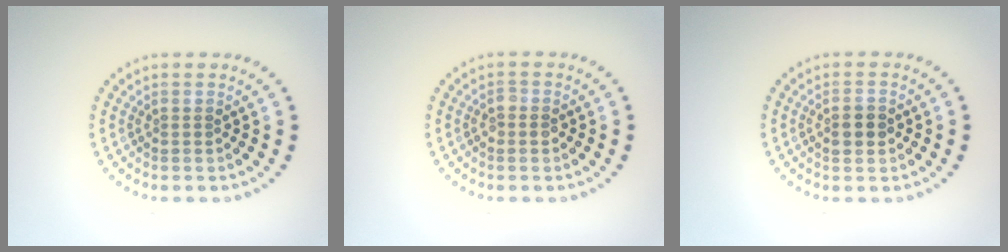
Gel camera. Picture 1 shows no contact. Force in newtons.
{"total": 1.1, "press": 1.1, "slide": 0.2}
{"total": 2.4, "press": 2.4, "slide": 0.2}